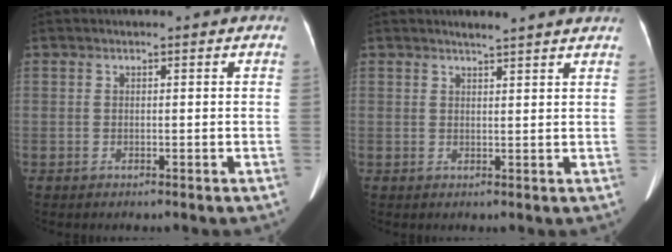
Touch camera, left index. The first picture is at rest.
{"total": 5.2, "force": [4.7, -0.2, 2.1], "torque": [-0.031, 0.012, 0.052]}